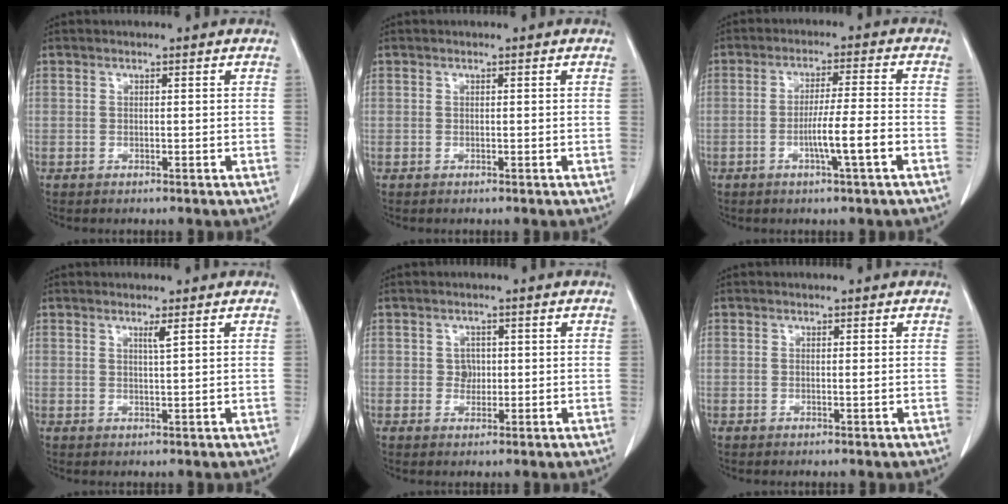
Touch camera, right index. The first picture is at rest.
{"total": 0.0}
{"total": 8.2, "force": [-3.2, -0.5, 7.6], "torque": [-0.130, 0.002, -0.054]}
{"total": 1.3, "force": [0.8, -0.3, 1.0], "torque": [-0.022, -0.007, 0.013]}
{"total": 1.8, "force": [0.1, 1.6, 0.8], "torque": [-0.010, 0.003, 0.003]}
{"total": 0.0}